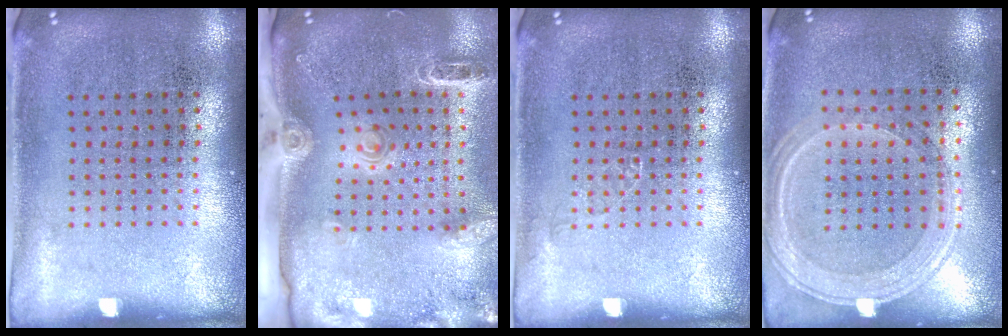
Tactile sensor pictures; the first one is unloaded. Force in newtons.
{"total": 2.2, "press": 1.8, "slide": 1.2}
{"total": 0.6, "press": 0.6, "slide": 0.1}
{"total": 1.2, "press": 1.1, "slide": 0.4}